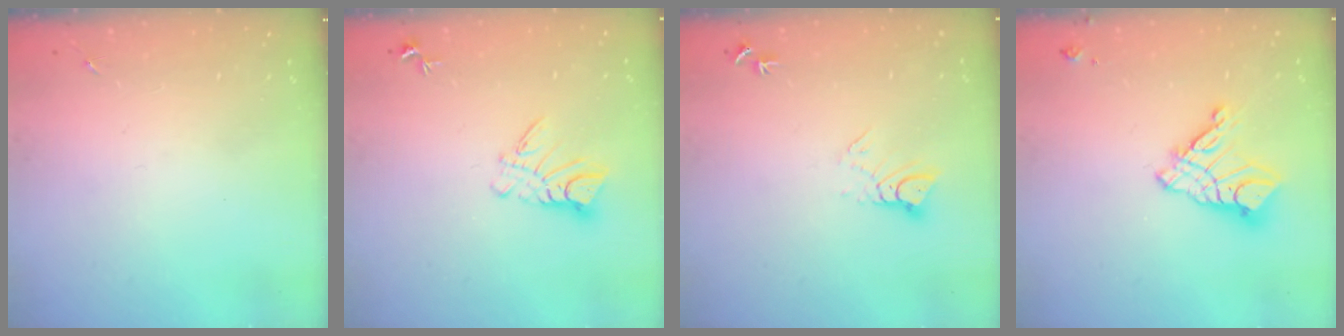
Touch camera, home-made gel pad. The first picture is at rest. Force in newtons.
{"total": 8.0, "press": 8.0, "slide": 0.7}
{"total": 5.1, "press": 5.1, "slide": 0.3}
{"total": 12.6, "press": 12.5, "slide": 1.1}